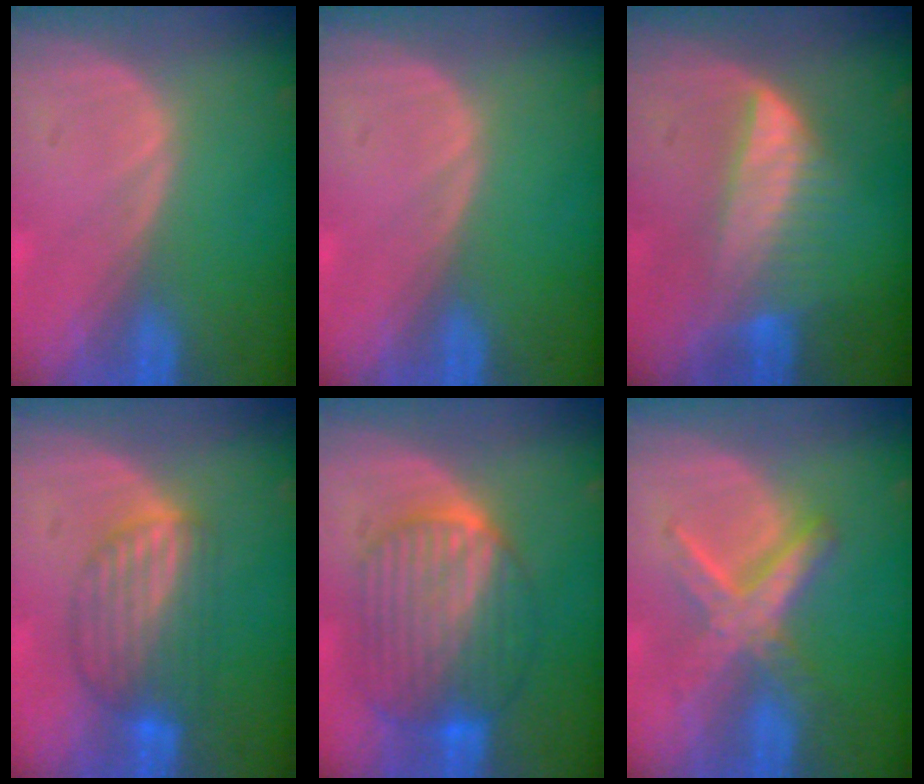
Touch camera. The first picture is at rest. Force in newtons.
{"total": 0.0}
{"total": 6.4, "press": 6.2, "slide": 1.6}
{"total": 6.4, "press": 6.4, "slide": 0.2}
{"total": 10.2, "press": 10.2, "slide": 0.9}
{"total": 6.4, "press": 6.4, "slide": 0.3}